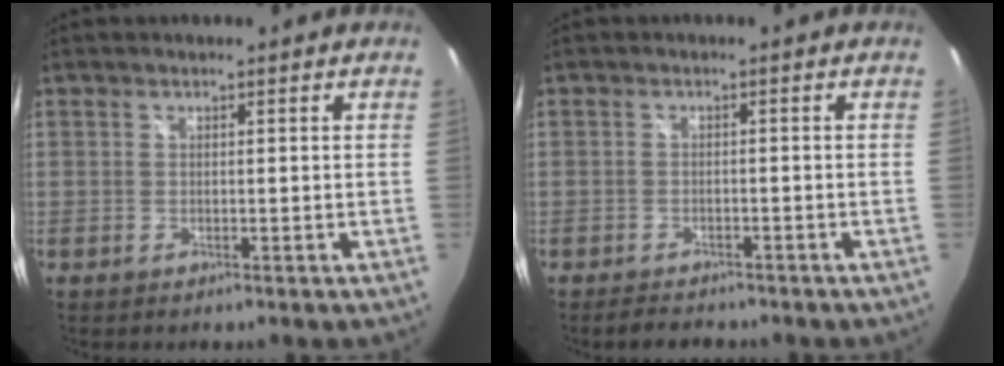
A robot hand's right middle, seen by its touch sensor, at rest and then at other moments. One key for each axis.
{"total": 3.5, "fx": -3.1, "fy": 1.4, "fz": 0.9, "tx": -0.028, "ty": 0.000, "tz": -0.047}